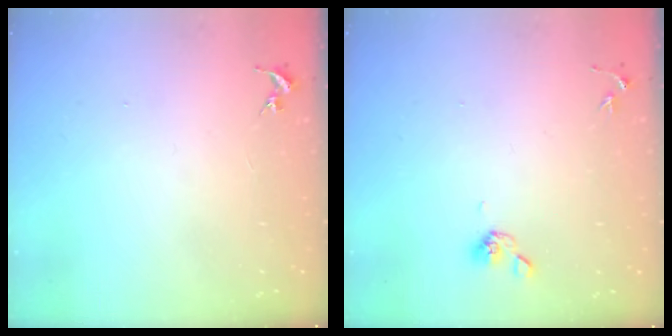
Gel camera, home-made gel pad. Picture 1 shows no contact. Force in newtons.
{"total": 6.3, "press": 6.0, "slide": 1.8}